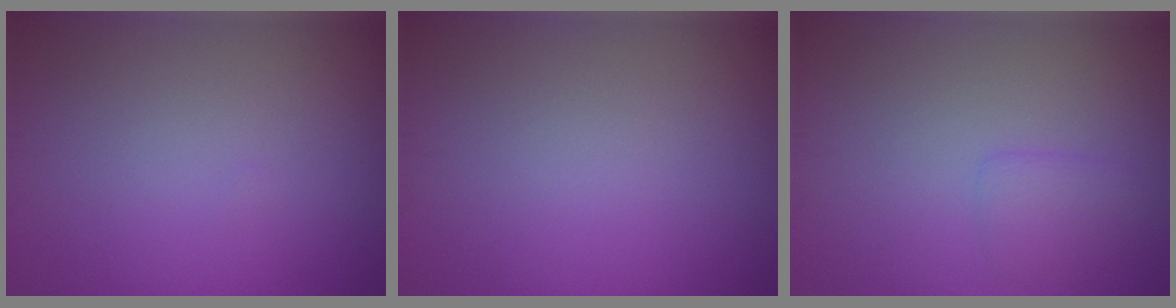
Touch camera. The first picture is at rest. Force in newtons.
{"total": 0.0}
{"total": 1.4, "press": 1.4, "slide": 0.1}